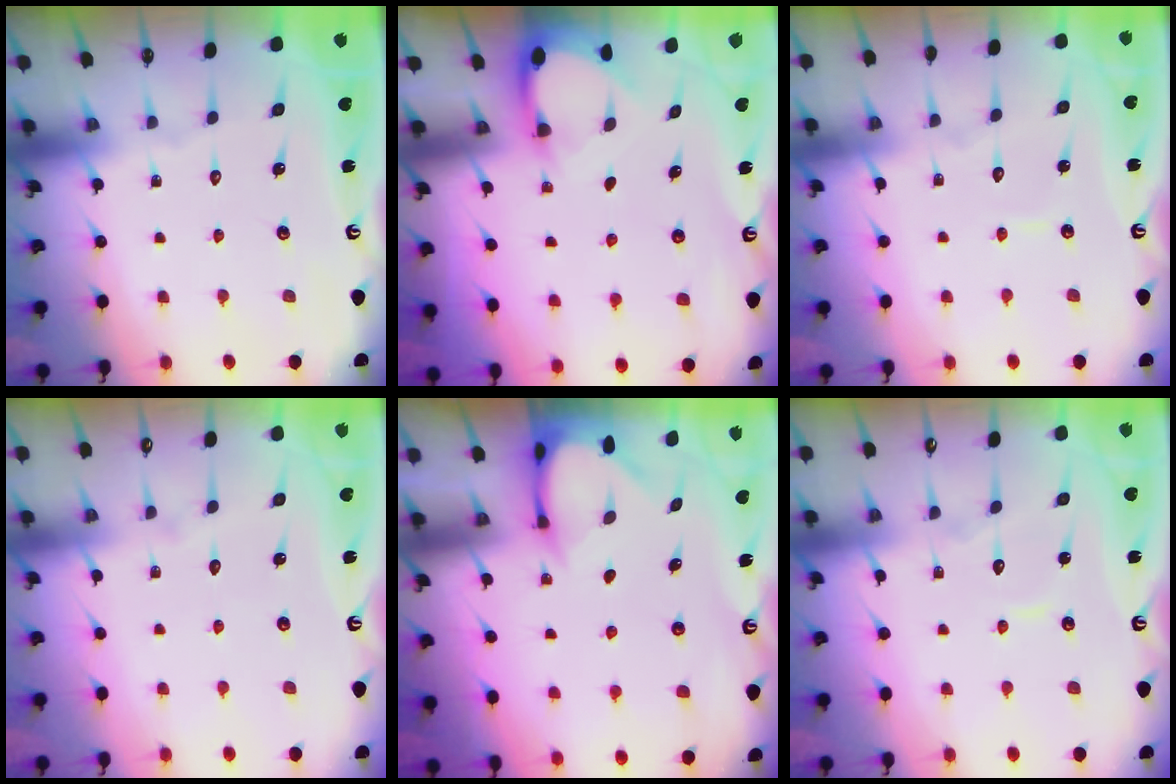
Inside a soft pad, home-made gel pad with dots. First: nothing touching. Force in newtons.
{"total": 3.9, "press": 3.9, "slide": 0.0}
{"total": 4.2, "press": 4.2, "slide": 0.4}
{"total": 2.1, "press": 2.1, "slide": 0.2}
{"total": 3.6, "press": 3.6, "slide": 0.2}
{"total": 6.1, "press": 6.1, "slide": 0.6}